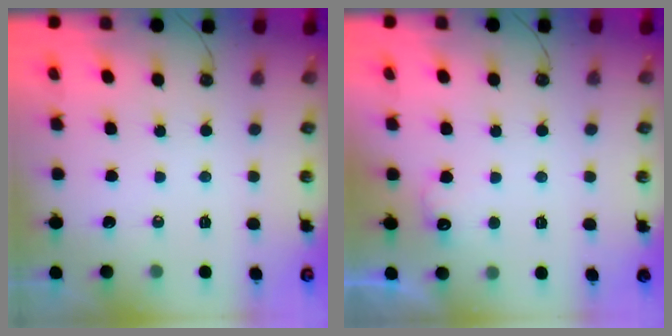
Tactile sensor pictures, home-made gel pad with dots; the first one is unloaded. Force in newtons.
{"total": 5.7, "press": 5.6, "slide": 1.3}